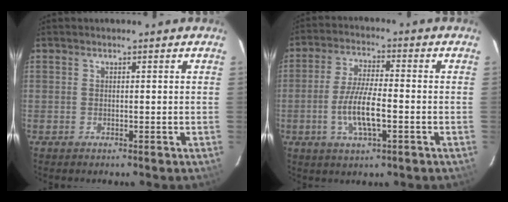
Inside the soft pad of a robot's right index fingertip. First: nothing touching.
{"total": 8.7, "force": [-2.5, 2.3, 8.0], "torque": [-0.159, -0.004, -0.049]}